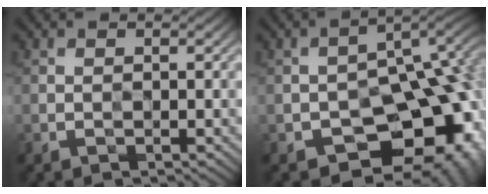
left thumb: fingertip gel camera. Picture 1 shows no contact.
{"total": 15.8, "force": [-6.8, 10.1, 10.0], "torque": [-0.098, -0.009, -0.072]}